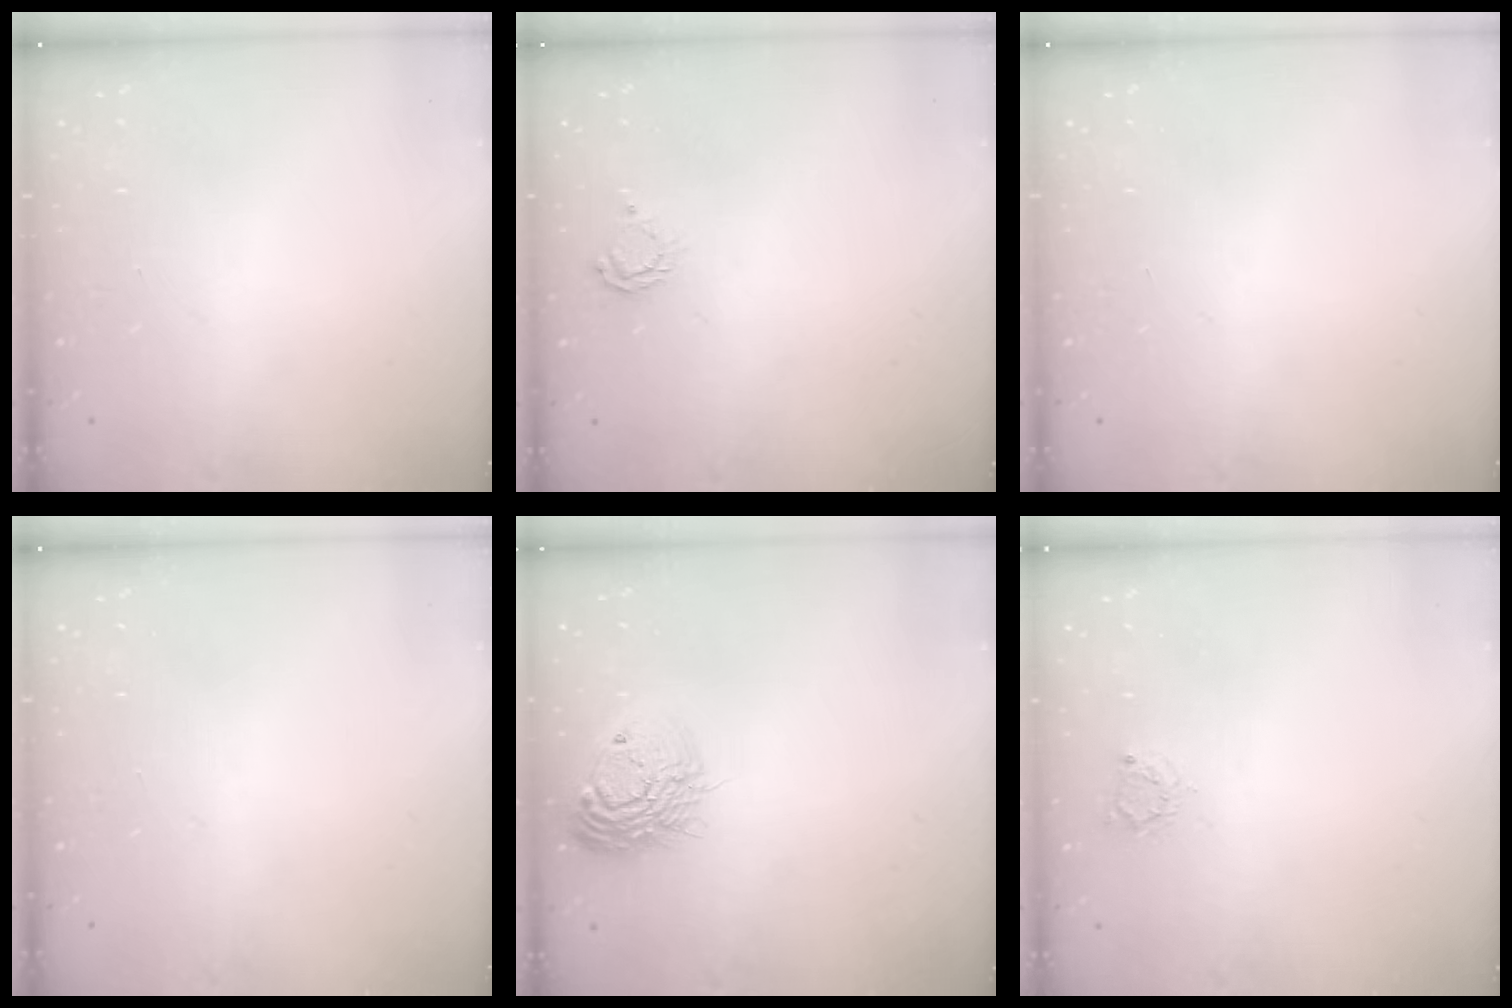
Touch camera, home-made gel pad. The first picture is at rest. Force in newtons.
{"total": 4.5, "press": 4.4, "slide": 0.6}
{"total": 0.0}
{"total": 0.0}
{"total": 15.6, "press": 15.5, "slide": 1.4}
{"total": 2.8, "press": 2.8, "slide": 0.3}